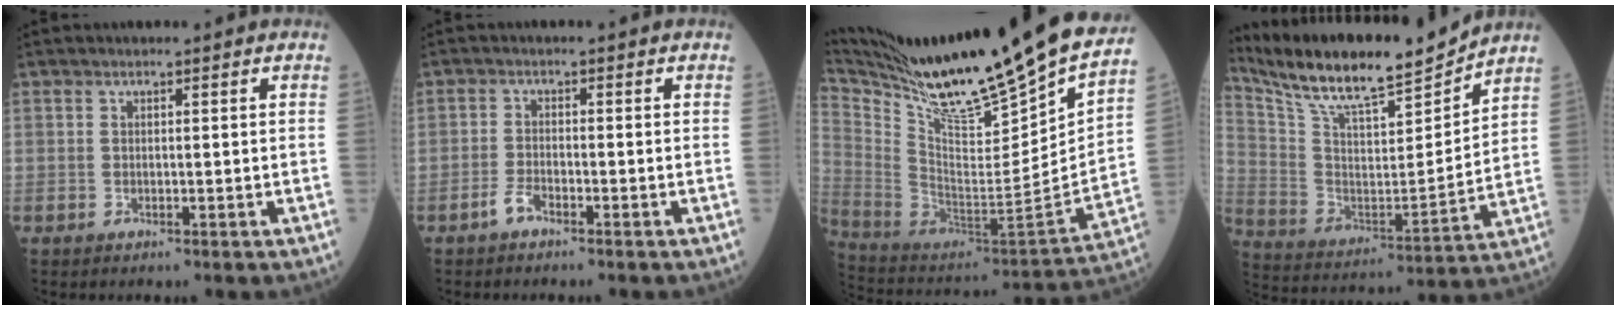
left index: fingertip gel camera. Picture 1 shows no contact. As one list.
[{"total": 1.9, "force": [-1.5, 0.5, 1.0], "torque": [-0.027, -0.001, -0.031]}, {"total": 33.7, "force": [27.7, 1.7, 19.0], "torque": [-0.339, -0.076, 0.428]}, {"total": 18.4, "force": [16.6, 1.8, 7.9], "torque": [-0.168, -0.006, 0.290]}]